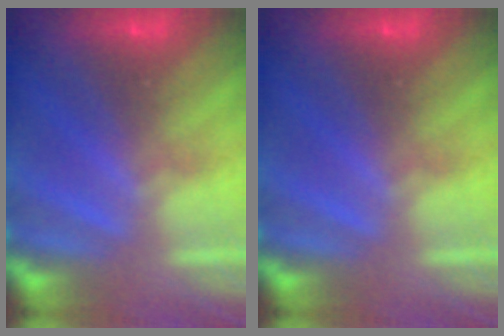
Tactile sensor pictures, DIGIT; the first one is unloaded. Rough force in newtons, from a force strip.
{"total": 0.0}